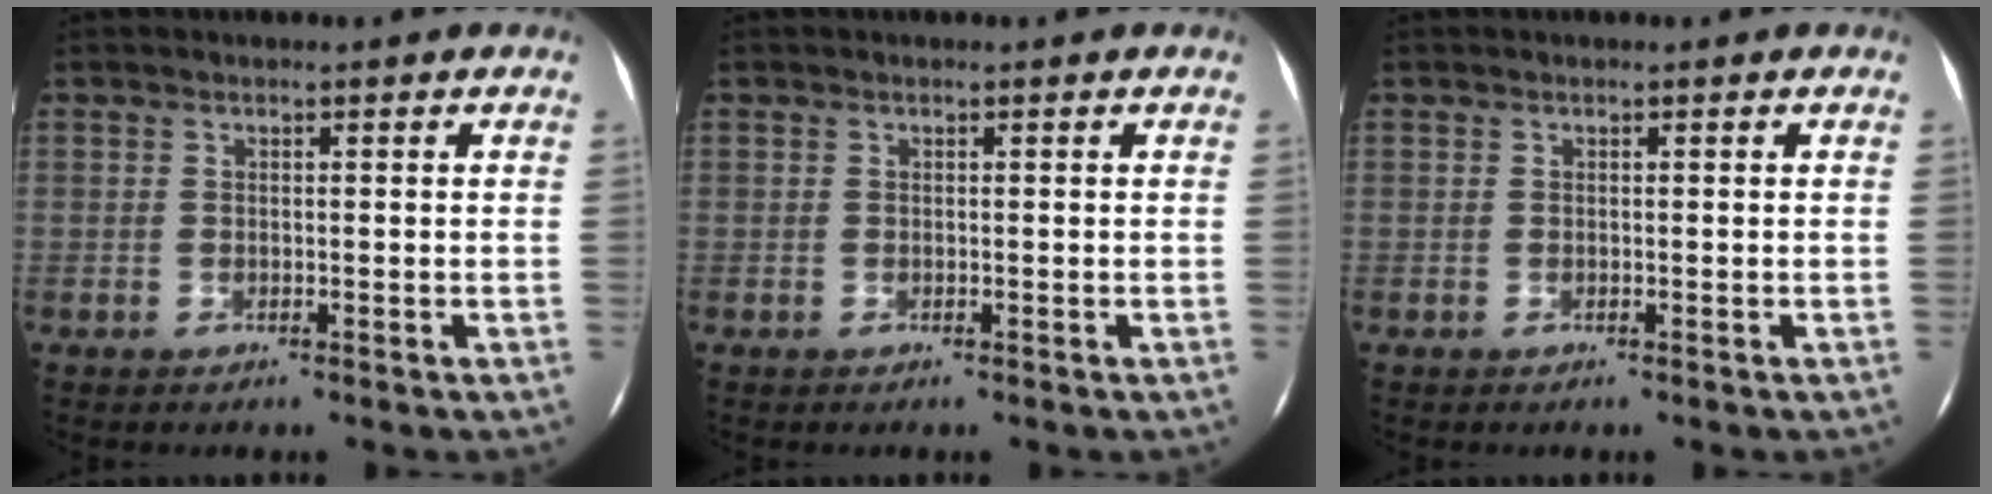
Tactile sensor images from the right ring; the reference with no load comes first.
{"total": 0.0}
{"total": 0.0}